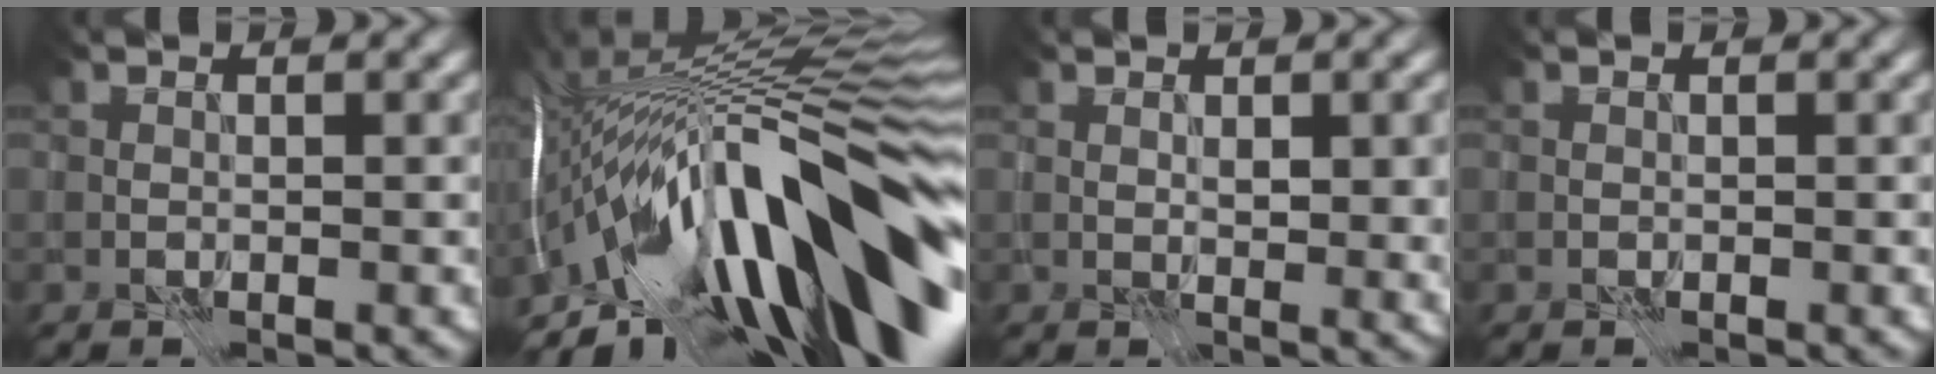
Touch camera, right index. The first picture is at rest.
{"total": 18.7, "force": [-5.5, 6.6, 16.5], "torque": [-0.247, 0.037, -0.122]}
{"total": 3.7, "force": [0.0, 1.6, 3.3], "torque": [-0.053, -0.003, 0.003]}
{"total": 0.0}